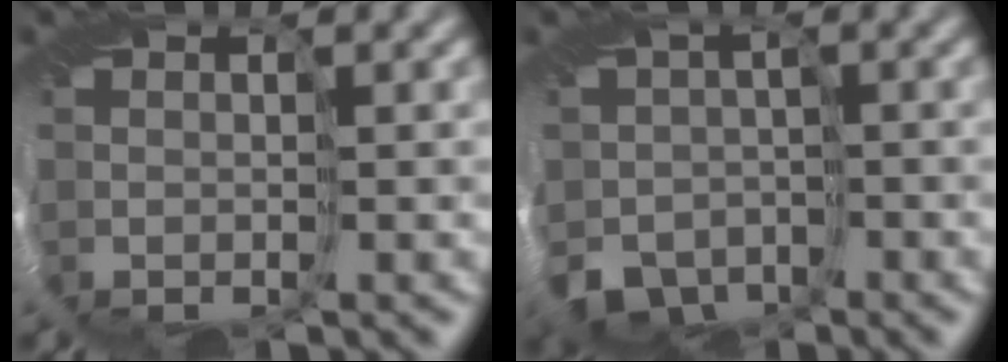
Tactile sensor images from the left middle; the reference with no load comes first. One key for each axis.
{"total": 5.1, "fx": -2.6, "fy": 4.1, "fz": 1.7, "tx": -0.025, "ty": -0.005, "tz": -0.048}